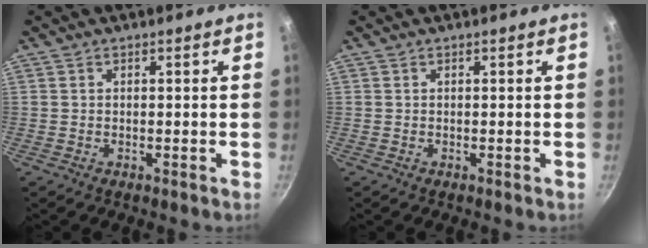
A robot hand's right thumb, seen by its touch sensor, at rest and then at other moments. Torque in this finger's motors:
{"motor_torque": [-0.22, 0.27, 0.03, -0.03, 0.00]}